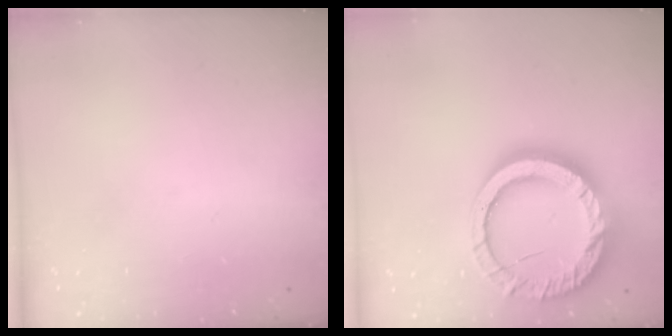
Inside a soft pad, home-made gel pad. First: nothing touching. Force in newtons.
{"total": 21.0, "press": 20.9, "slide": 2.1}